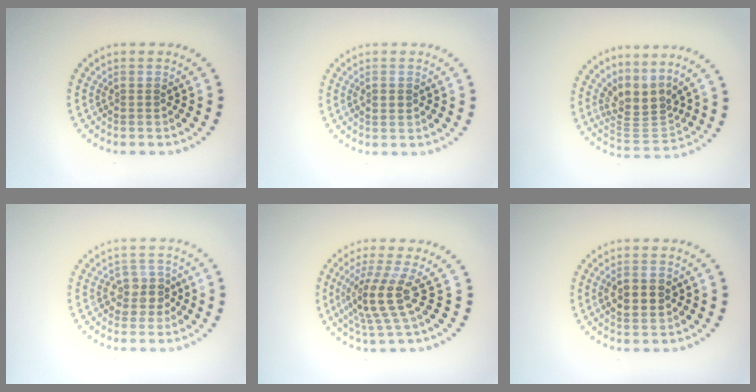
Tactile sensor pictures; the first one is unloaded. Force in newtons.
{"total": 1.5, "press": 1.4, "slide": 0.2}
{"total": 3.7, "press": 2.7, "slide": 2.5}
{"total": 2.5, "press": 2.3, "slide": 1.0}
{"total": 4.3, "press": 3.1, "slide": 3.0}
{"total": 3.6, "press": 3.6, "slide": 0.3}